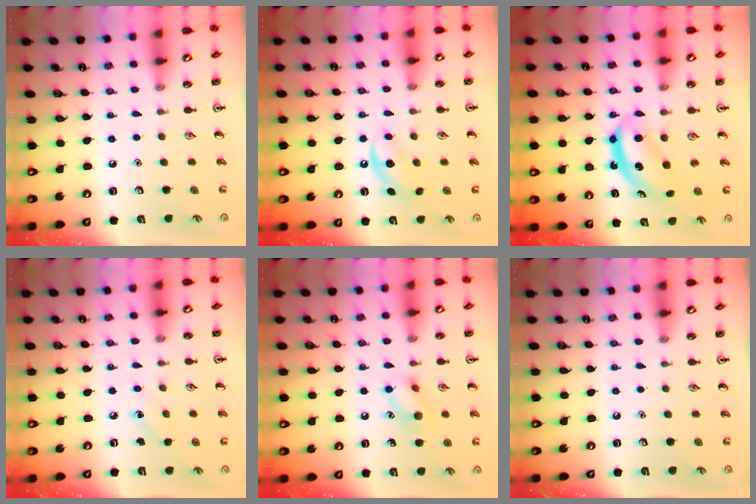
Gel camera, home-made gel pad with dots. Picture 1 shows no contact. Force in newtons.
{"total": 6.0, "press": 5.7, "slide": 1.6}
{"total": 5.9, "press": 5.8, "slide": 0.8}
{"total": 4.3, "press": 4.1, "slide": 1.4}
{"total": 9.5, "press": 9.4, "slide": 0.8}
{"total": 0.0}